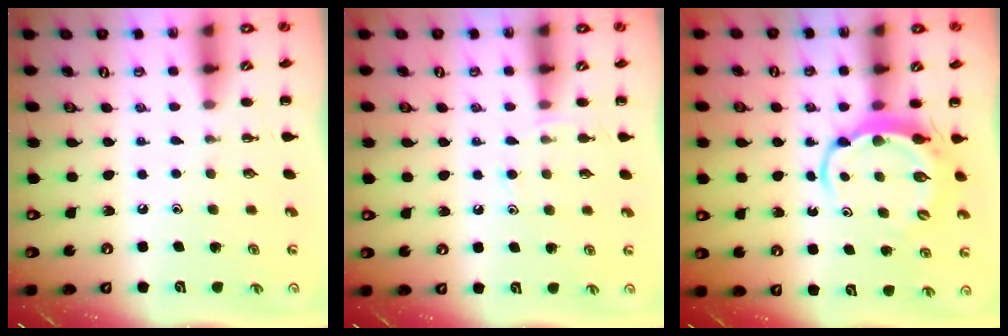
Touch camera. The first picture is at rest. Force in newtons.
{"total": 6.3, "press": 6.0, "slide": 1.9}
{"total": 6.3, "press": 6.2, "slide": 1.0}